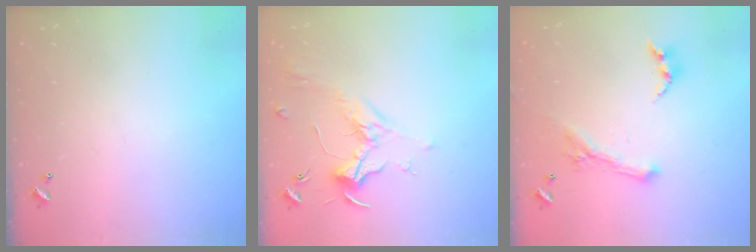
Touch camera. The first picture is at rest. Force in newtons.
{"total": 1.8, "press": 1.6, "slide": 0.9}
{"total": 1.8, "press": 1.7, "slide": 0.4}